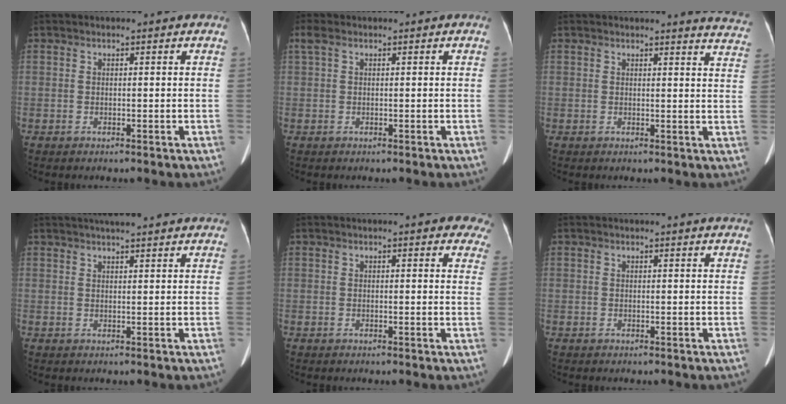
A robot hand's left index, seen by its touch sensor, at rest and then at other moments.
{"total": 1.3, "force": [0.6, 0.8, 0.9], "torque": [-0.032, 0.024, 0.018]}
{"total": 7.1, "force": [7.0, 0.6, 0.9], "torque": [0.009, -0.049, 0.044]}
{"total": 10.6, "force": [9.2, 1.1, 5.1], "torque": [-0.072, 0.032, 0.113]}
{"total": 8.5, "force": [6.9, 2.1, 4.5], "torque": [-0.031, -0.001, 0.060]}
{"total": 3.9, "force": [3.8, 0.3, 1.0], "torque": [-0.012, 0.005, 0.031]}